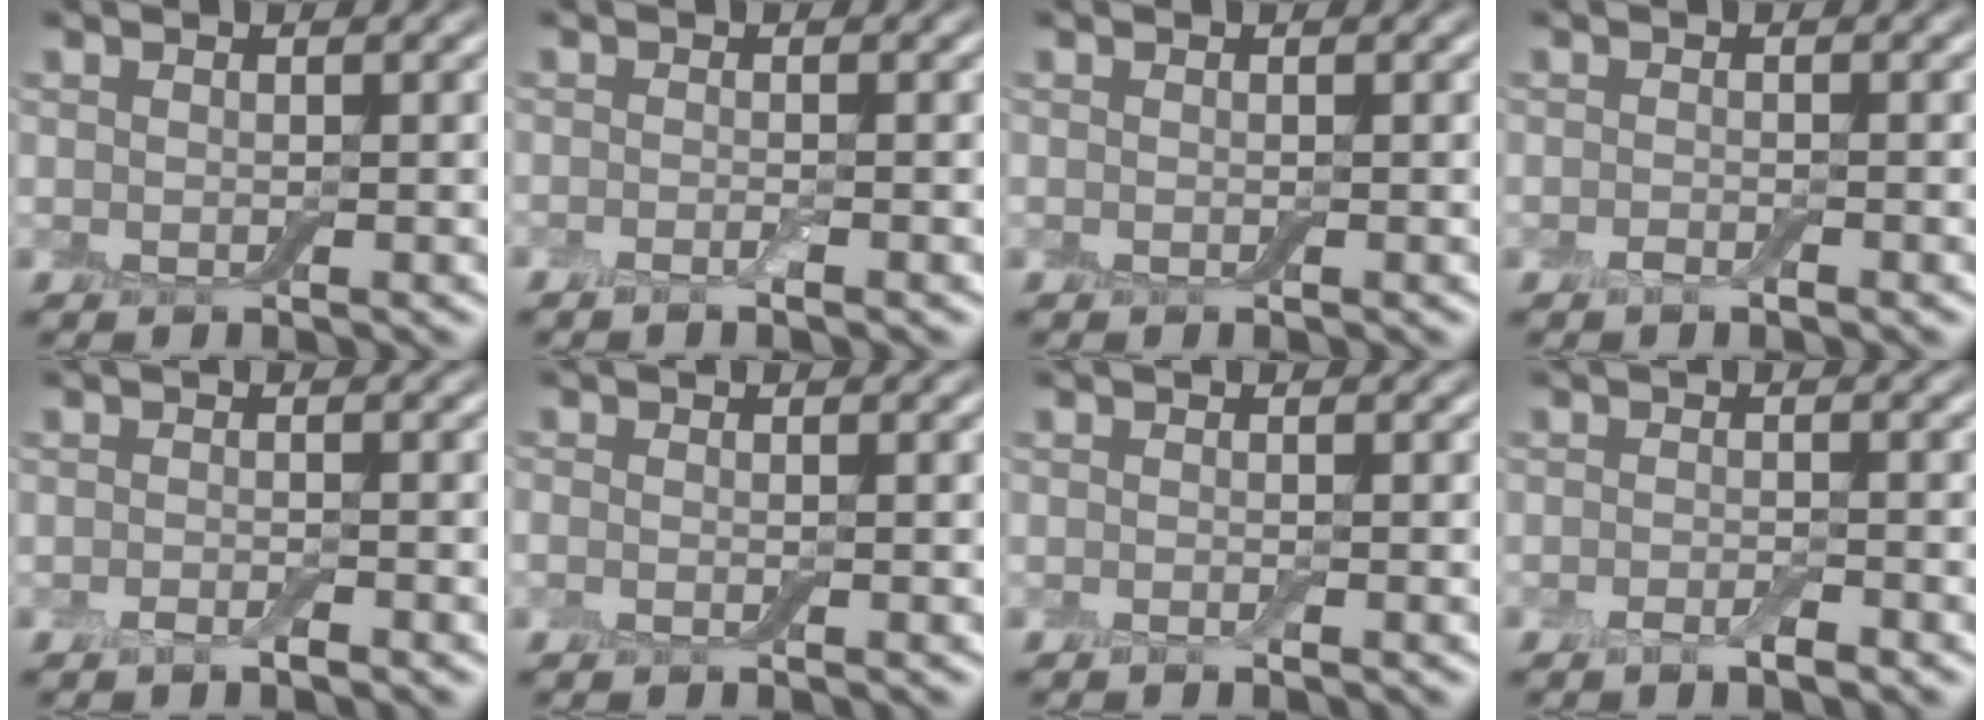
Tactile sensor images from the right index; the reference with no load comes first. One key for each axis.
{"total": 0.9, "fx": -0.5, "fy": 0.1, "fz": 0.7, "tx": -0.014, "ty": -0.004, "tz": -0.012}
{"total": 0.0}
{"total": 0.8, "fx": -0.5, "fy": 0.3, "fz": 0.5, "tx": -0.012, "ty": -0.001, "tz": -0.010}
{"total": 1.1, "fx": -0.7, "fy": 0.3, "fz": 0.8, "tx": -0.017, "ty": -0.003, "tz": -0.014}
{"total": 0.5, "fx": -0.2, "fy": 0.3, "fz": 0.4, "tx": -0.009, "ty": -0.002, "tz": -0.005}
{"total": 0.5, "fx": -0.3, "fy": 0.0, "fz": 0.4, "tx": -0.008, "ty": -0.003, "tz": -0.007}
{"total": 1.6, "fx": -1.0, "fy": 0.3, "fz": 1.2, "tx": -0.020, "ty": -0.003, "tz": -0.019}